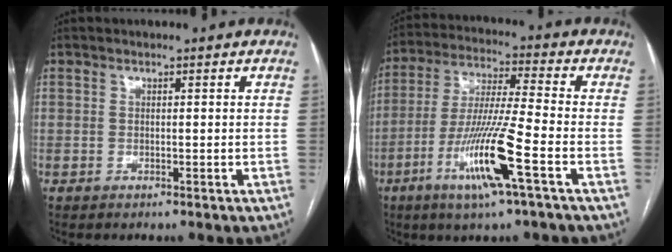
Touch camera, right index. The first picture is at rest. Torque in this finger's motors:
{"motor_torque": [2.01, -0.13, 1.05, 0.21]}